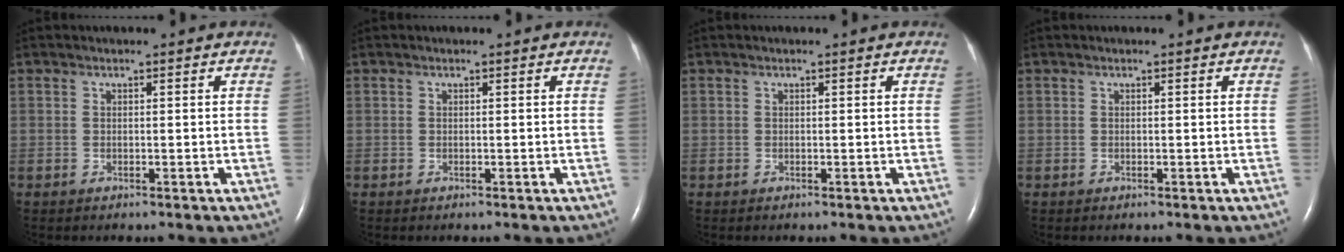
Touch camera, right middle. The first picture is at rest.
{"total": 0.0}
{"total": 0.0}
{"total": 0.0}